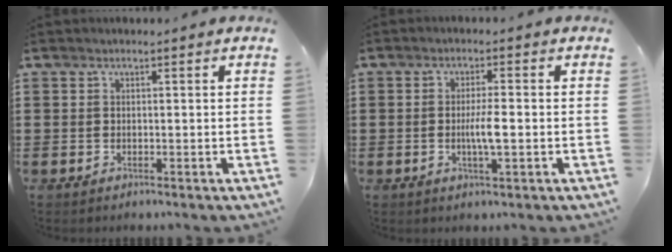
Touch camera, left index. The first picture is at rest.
{"total": 3.8, "force": [-0.5, 0.6, 3.7], "torque": [-0.065, 0.000, -0.010]}